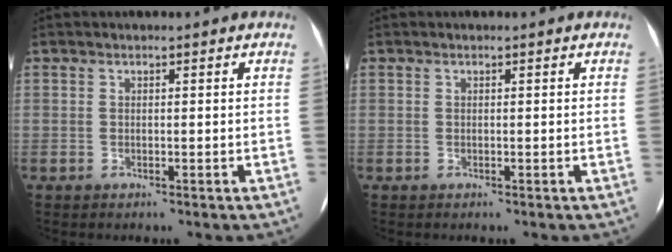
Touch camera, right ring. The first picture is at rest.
{"total": 0.0}